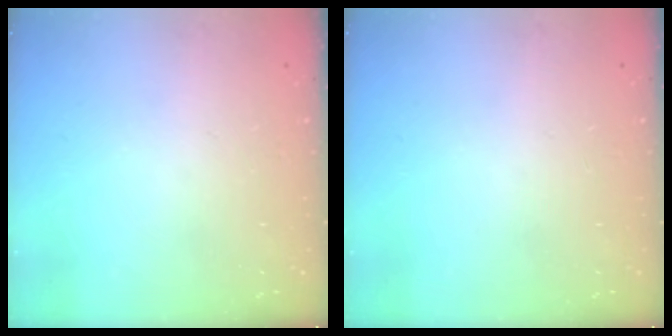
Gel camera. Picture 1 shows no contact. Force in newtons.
{"total": 0.0}